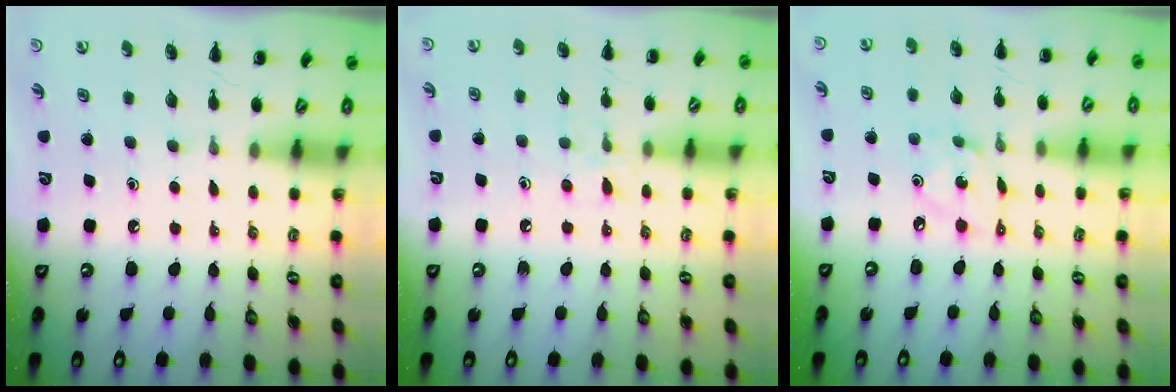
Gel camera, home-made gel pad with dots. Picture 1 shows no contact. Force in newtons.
{"total": 6.5, "press": 6.1, "slide": 2.4}
{"total": 2.6, "press": 2.6, "slide": 0.5}